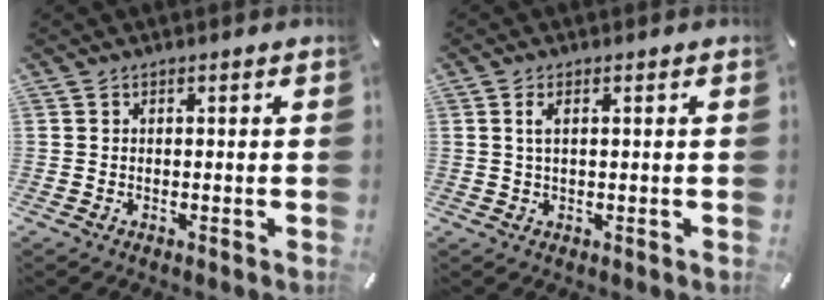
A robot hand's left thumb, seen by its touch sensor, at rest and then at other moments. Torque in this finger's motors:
{"motor_torque": [0.03, -0.13, -0.06, 0.18, 0.01]}